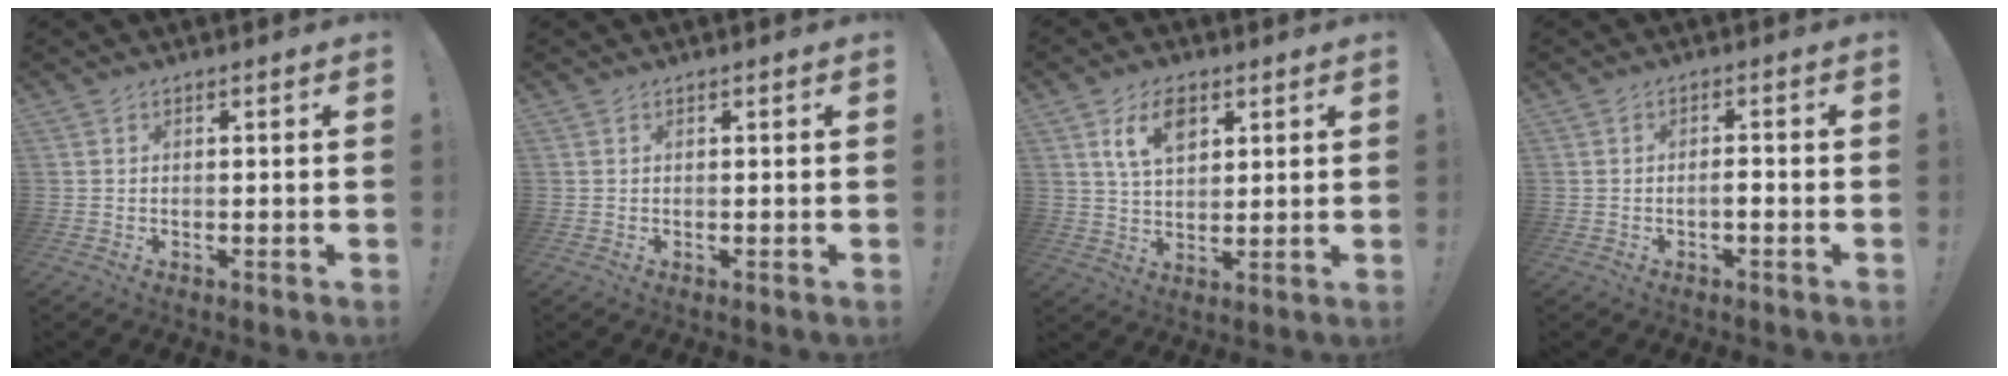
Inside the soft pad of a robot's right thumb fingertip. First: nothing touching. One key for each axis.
{"total": 0.0}
{"total": 9.1, "fx": 4.3, "fy": 5.2, "fz": 6.0, "tx": -0.104, "ty": -0.002, "tz": 0.080}
{"total": 2.3, "fx": -1.0, "fy": 0.5, "fz": 2.0, "tx": -0.037, "ty": 0.006, "tz": -0.018}